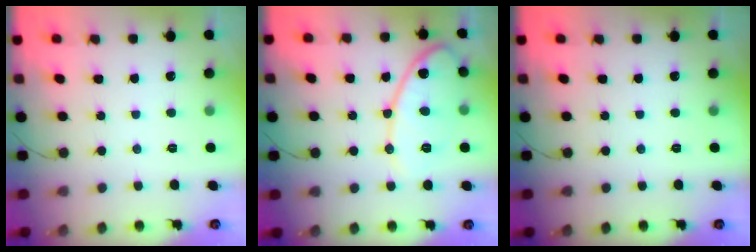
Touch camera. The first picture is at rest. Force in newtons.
{"total": 13.5, "press": 13.5, "slide": 1.2}
{"total": 0.0}